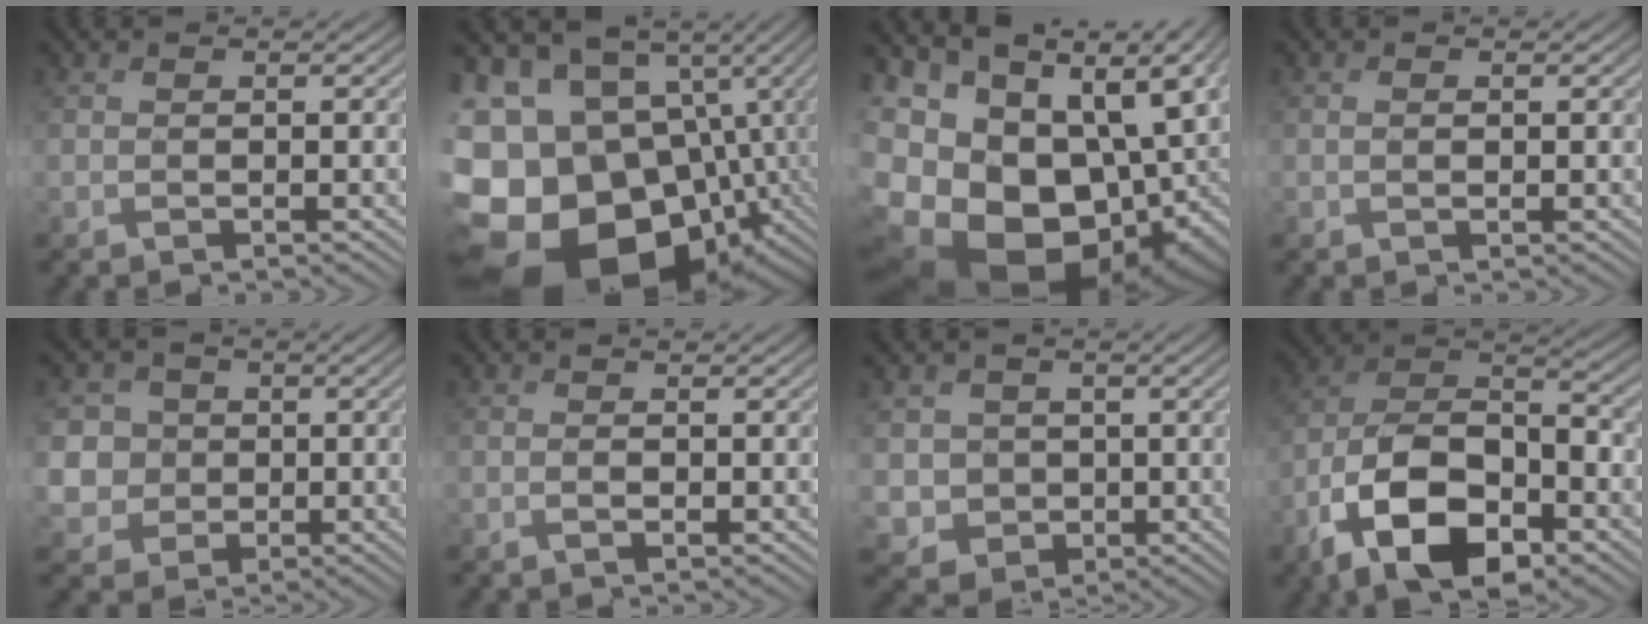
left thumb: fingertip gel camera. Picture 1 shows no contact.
{"total": 22.3, "force": [-4.0, 17.1, 13.7], "torque": [-0.306, -0.032, -0.042]}
{"total": 20.2, "force": [-2.9, 14.4, 13.8], "torque": [-0.258, -0.040, 0.002]}
{"total": 0.7, "force": [0.0, 0.5, 0.5], "torque": [-0.011, 0.000, 0.002]}
{"total": 6.0, "force": [0.8, 5.7, 1.6], "torque": [-0.066, 0.003, 0.013]}
{"total": 1.1, "force": [0.0, 0.5, 0.9], "torque": [-0.018, 0.002, -0.002]}
{"total": 5.1, "force": [0.7, 4.9, 1.3], "torque": [-0.055, -0.014, 0.009]}
{"total": 15.7, "force": [-7.5, 8.4, 11.0], "torque": [-0.217, -0.021, -0.146]}